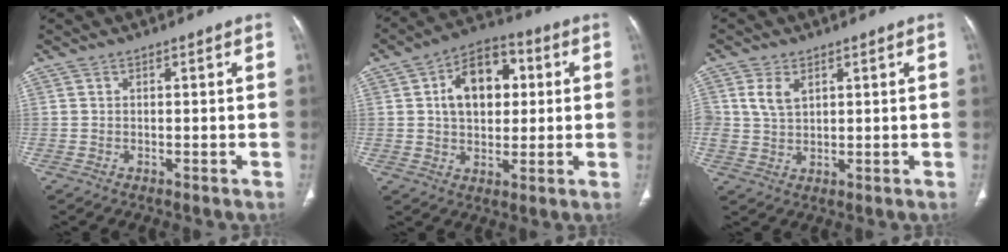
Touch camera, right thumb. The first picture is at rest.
{"total": 13.2, "force": [2.7, 8.8, 9.5], "torque": [-0.113, 0.012, 0.035]}
{"total": 4.5, "force": [1.9, 2.9, 2.9], "torque": [-0.050, -0.005, 0.042]}